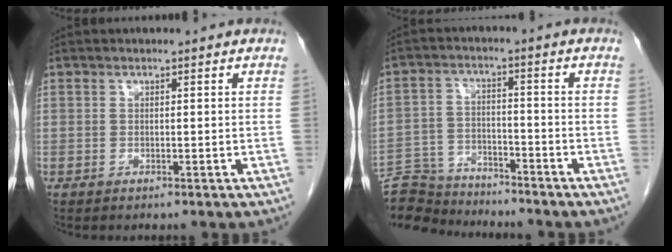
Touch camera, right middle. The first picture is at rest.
{"total": 11.0, "force": [-10.7, 2.2, 1.2], "torque": [-0.022, 0.013, -0.185]}